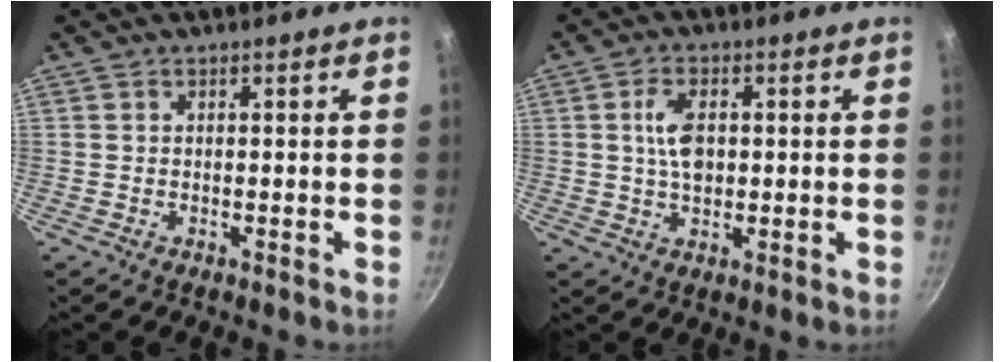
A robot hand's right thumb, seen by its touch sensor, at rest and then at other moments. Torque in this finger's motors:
{"motor_torque": [0.08, 1.17, 0.67, -0.20, 0.21]}